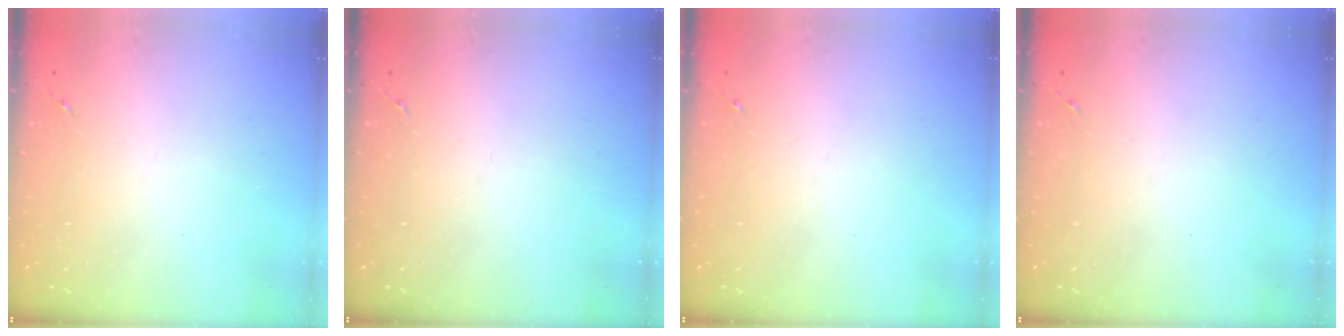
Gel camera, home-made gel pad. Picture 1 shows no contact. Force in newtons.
{"total": 0.0}
{"total": 0.0}
{"total": 0.0}